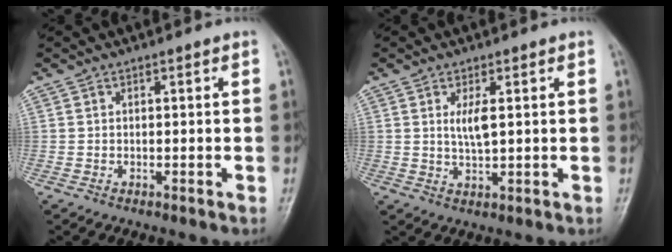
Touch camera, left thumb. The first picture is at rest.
{"total": 3.7, "force": [1.1, 1.1, 3.4], "torque": [-0.063, -0.012, 0.022]}